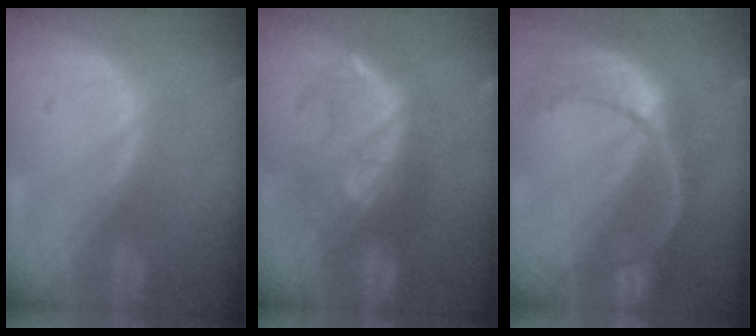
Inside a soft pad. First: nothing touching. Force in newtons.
{"total": 8.6, "press": 8.5, "slide": 0.7}
{"total": 10.8, "press": 9.3, "slide": 5.6}